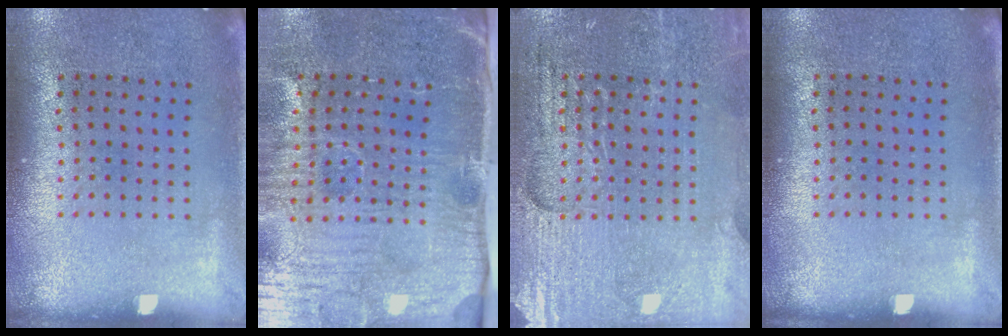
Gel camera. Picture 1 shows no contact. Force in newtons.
{"total": 5.2, "press": 4.3, "slide": 2.9}
{"total": 4.0, "press": 3.9, "slide": 1.0}
{"total": 0.0}